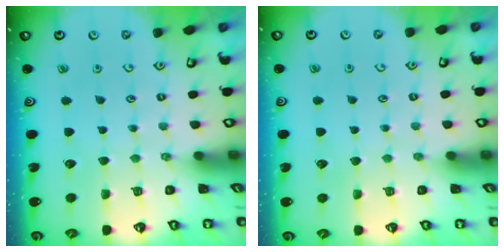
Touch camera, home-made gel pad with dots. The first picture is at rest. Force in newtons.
{"total": 0.8, "press": 0.8, "slide": 0.1}